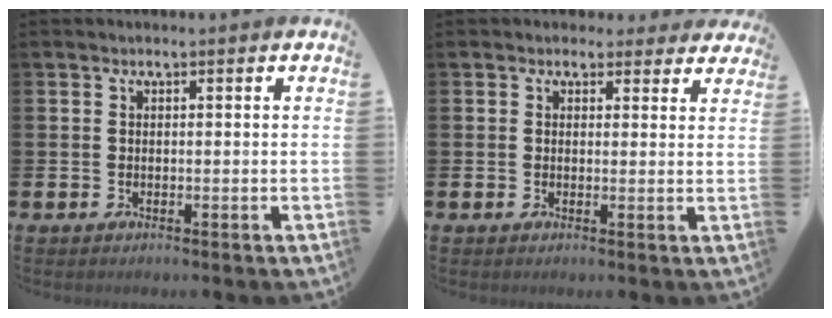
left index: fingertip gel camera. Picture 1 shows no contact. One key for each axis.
{"total": 2.3, "fx": 1.9, "fy": 1.3, "fz": -0.1, "tx": 0.004, "ty": -0.004, "tz": 0.031}